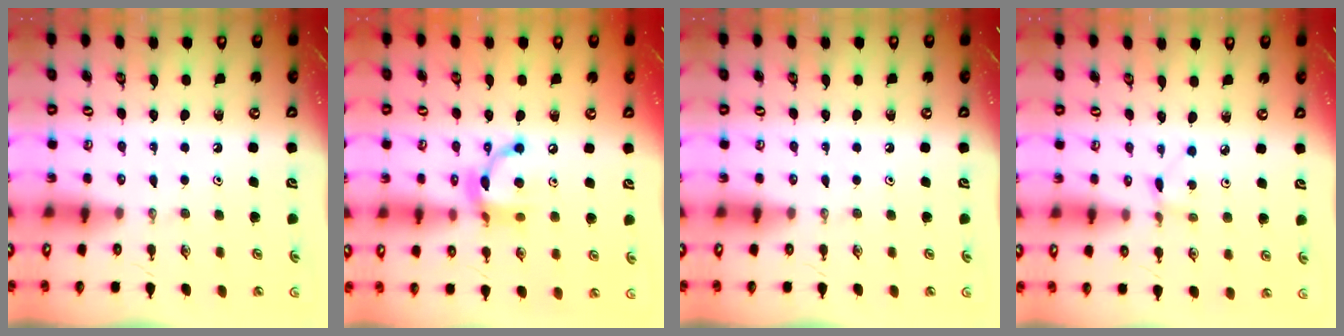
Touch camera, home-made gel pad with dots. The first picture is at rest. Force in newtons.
{"total": 12.8, "press": 12.8, "slide": 0.5}
{"total": 0.0}
{"total": 0.7, "press": 0.7, "slide": 0.1}